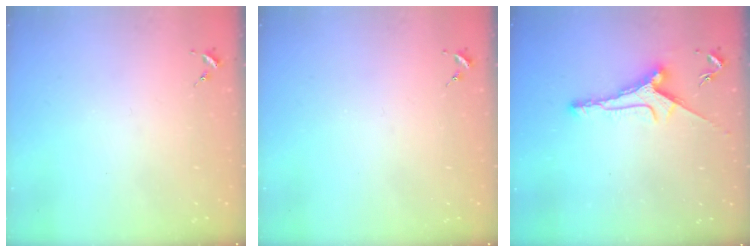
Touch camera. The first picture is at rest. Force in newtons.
{"total": 0.0}
{"total": 8.5, "press": 8.5, "slide": 0.5}